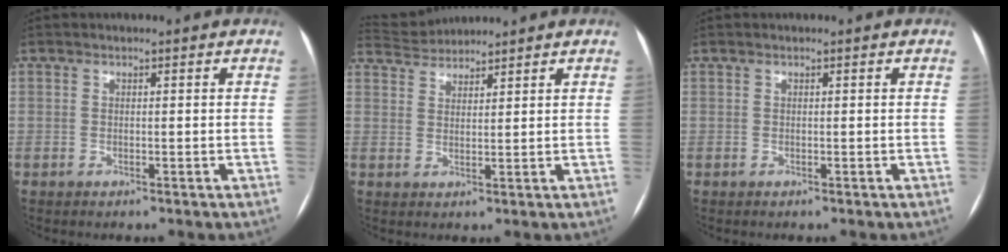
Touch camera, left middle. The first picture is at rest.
{"total": 4.8, "force": [4.8, 0.3, 0.2], "torque": [-0.011, 0.027, 0.090]}
{"total": 0.0}